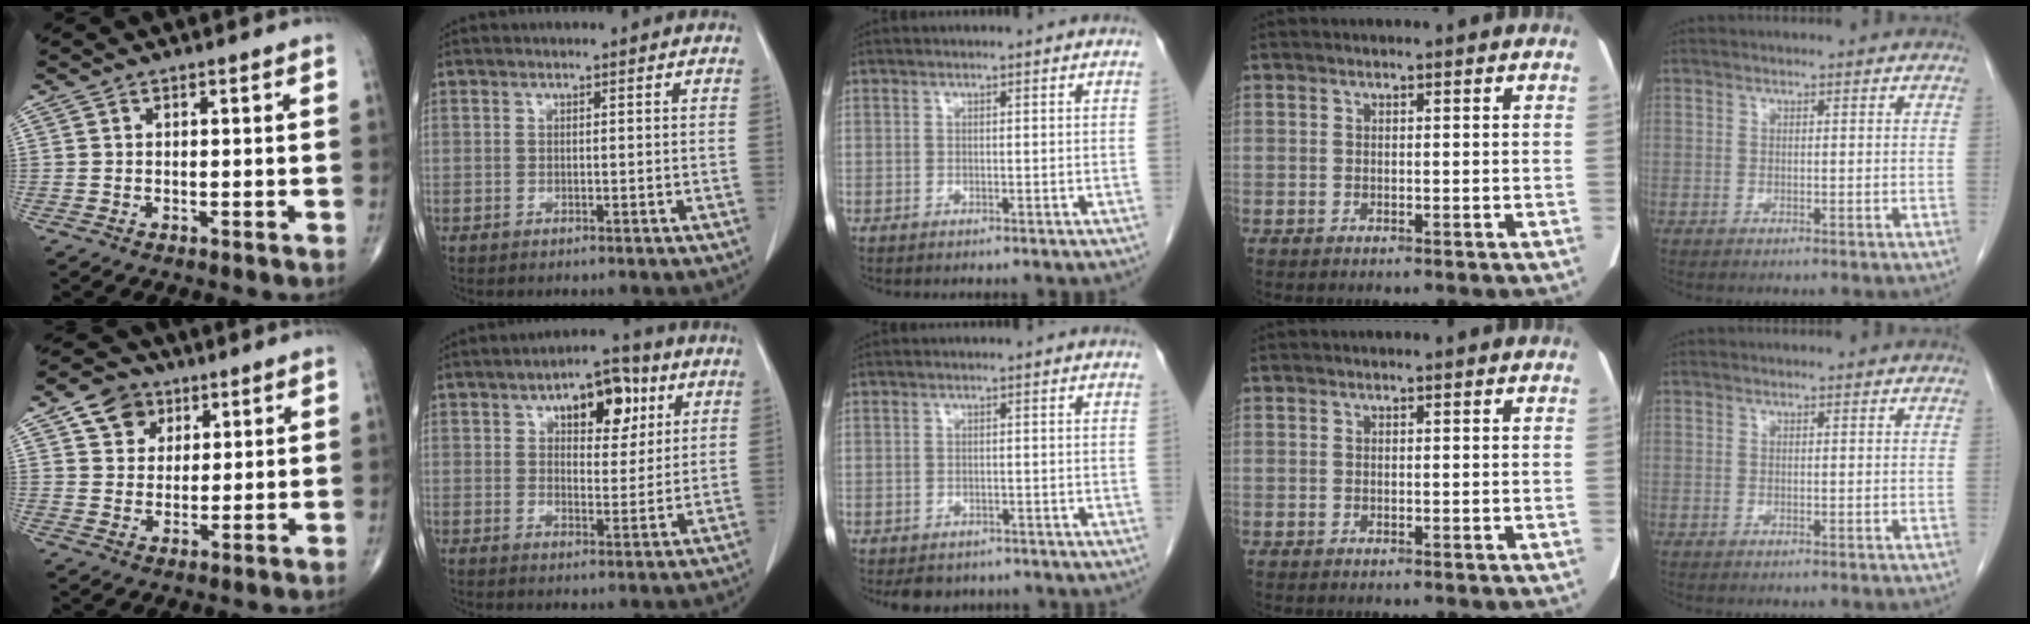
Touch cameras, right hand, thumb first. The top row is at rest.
{"thumb": {"total": 7.4, "force": [3.6, 5.9, 2.6], "torque": [-0.014, -0.012, 0.059]}, "index": {"total": 9.3, "force": [4.2, 4.2, 7.1], "torque": [-0.097, 0.017, 0.061]}, "middle": {"total": 4.5, "force": [-3.7, 2.4, 0.8], "torque": [-0.003, 0.004, -0.047]}}